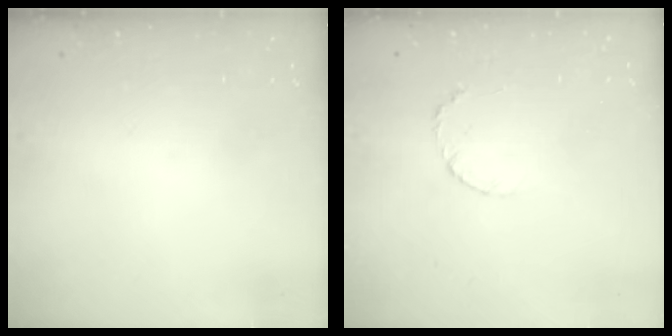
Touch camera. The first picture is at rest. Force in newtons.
{"total": 3.9, "press": 3.8, "slide": 0.5}